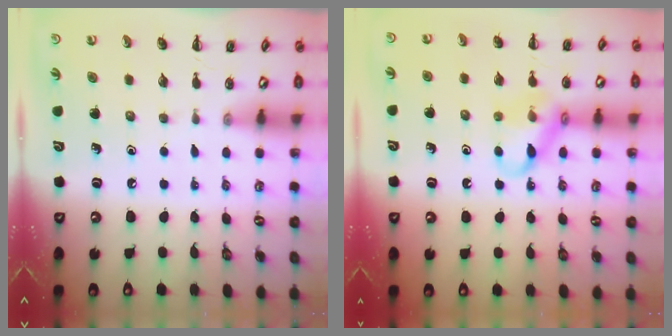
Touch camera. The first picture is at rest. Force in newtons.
{"total": 12.5, "press": 12.4, "slide": 1.7}